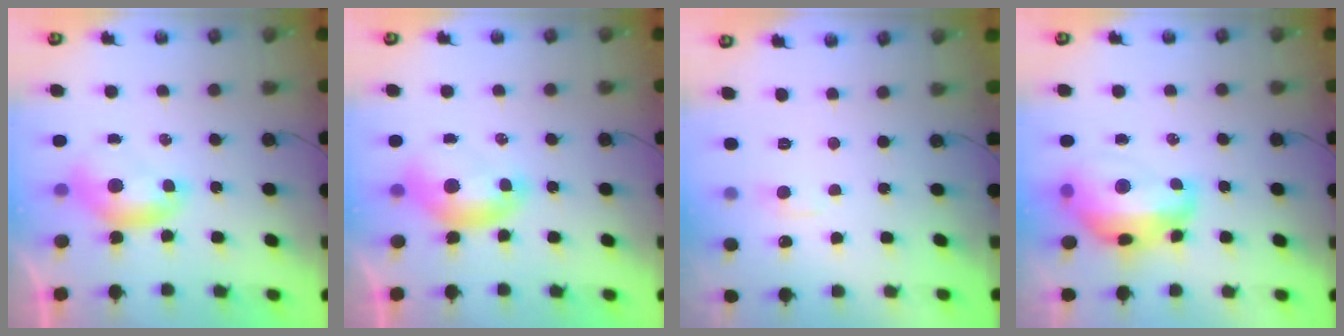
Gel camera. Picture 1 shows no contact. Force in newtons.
{"total": 1.3, "press": 1.1, "slide": 0.6}
{"total": 1.2, "press": 0.9, "slide": 0.8}
{"total": 9.6, "press": 9.5, "slide": 1.2}